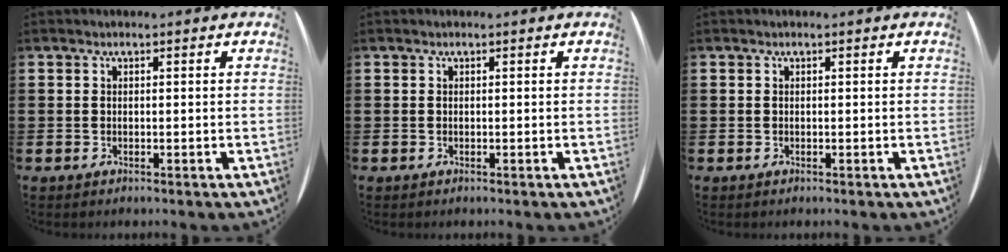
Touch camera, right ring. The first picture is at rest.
{"total": 0.0}
{"total": 0.0}